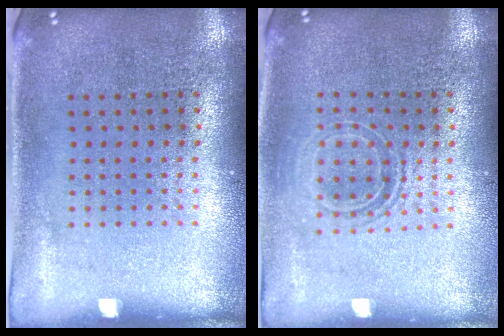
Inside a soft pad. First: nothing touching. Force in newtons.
{"total": 1.5, "press": 1.2, "slide": 0.9}